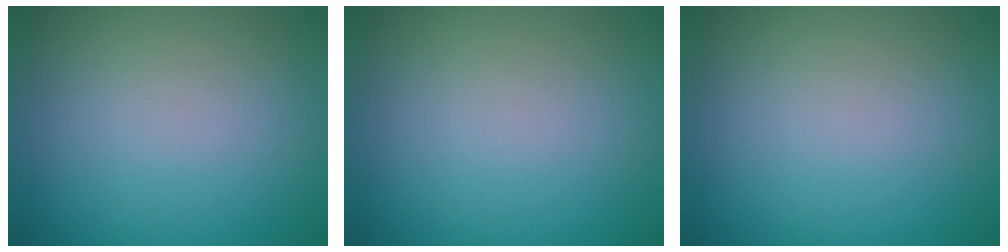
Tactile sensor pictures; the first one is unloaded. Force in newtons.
{"total": 0.0}
{"total": 0.0}